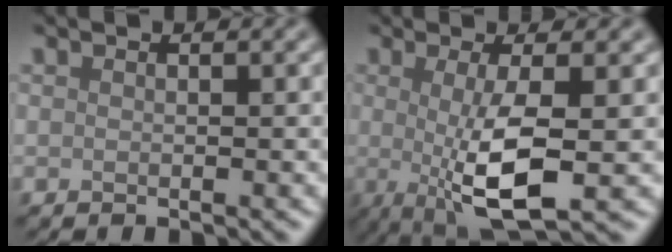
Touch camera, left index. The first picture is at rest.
{"total": 6.0, "force": [-0.5, 1.4, 5.8], "torque": [-0.103, -0.009, -0.009]}